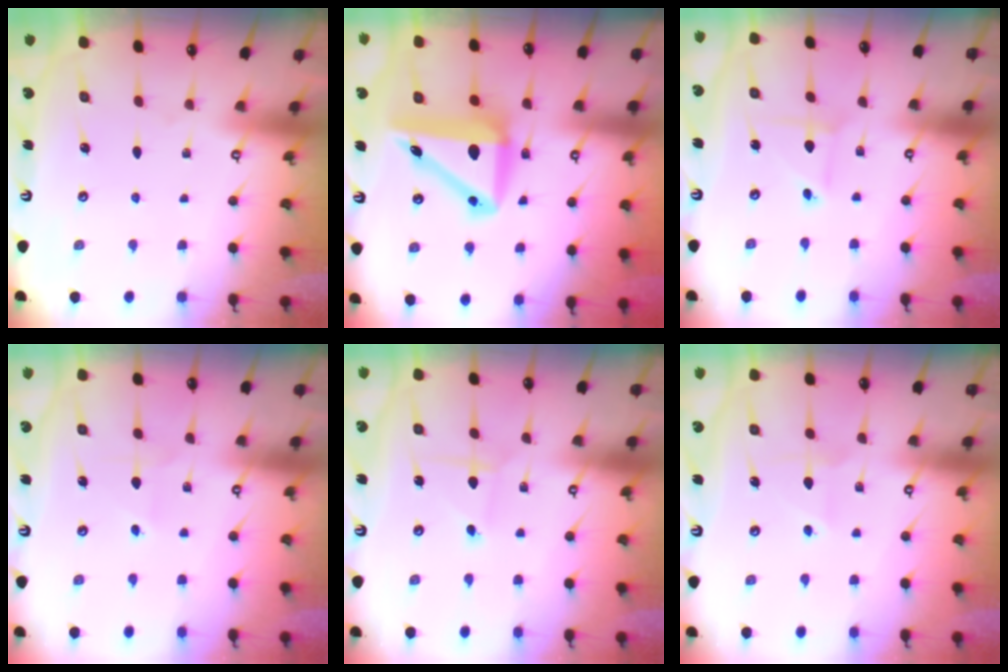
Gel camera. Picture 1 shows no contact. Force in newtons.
{"total": 12.1, "press": 11.6, "slide": 3.2}
{"total": 2.2, "press": 2.2, "slide": 0.1}
{"total": 1.6, "press": 1.6, "slide": 0.1}
{"total": 2.2, "press": 2.1, "slide": 0.3}
{"total": 4.2, "press": 4.1, "slide": 0.8}